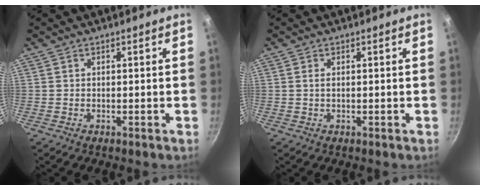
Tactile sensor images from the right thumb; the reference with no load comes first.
{"total": 1.0, "force": [0.2, 0.4, 0.8], "torque": [-0.016, 0.001, 0.002]}